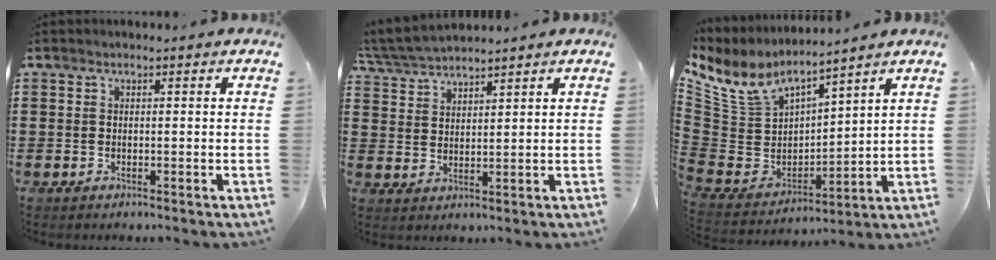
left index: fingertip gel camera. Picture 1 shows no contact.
{"total": 4.1, "force": [4.1, 0.1, 0.8], "torque": [-0.031, -0.011, 0.074]}
{"total": 7.7, "force": [6.2, 3.6, 2.8], "torque": [-0.091, -0.042, 0.113]}